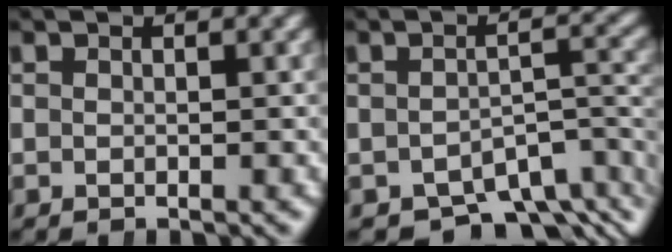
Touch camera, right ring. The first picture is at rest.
{"total": 7.5, "force": [-5.6, 3.0, 3.9], "torque": [-0.027, -0.020, -0.077]}